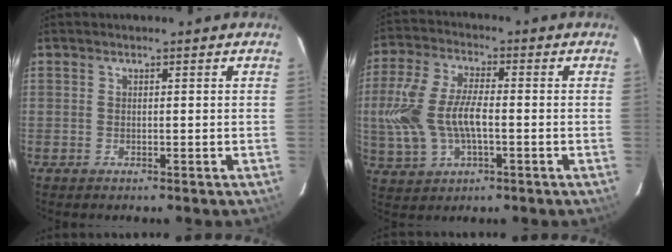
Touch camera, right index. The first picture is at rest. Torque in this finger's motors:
{"motor_torque": [0.44, -0.04, 0.36, 0.21]}